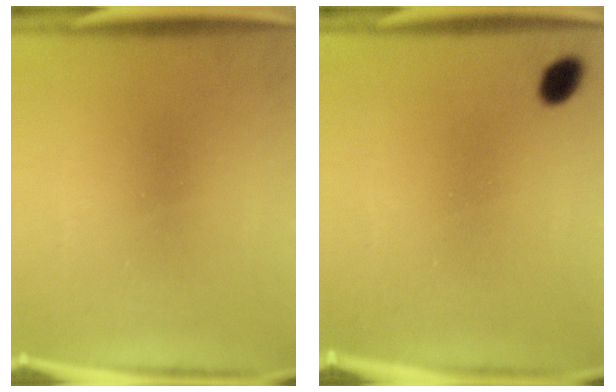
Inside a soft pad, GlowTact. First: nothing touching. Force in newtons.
{"total": 3.2}